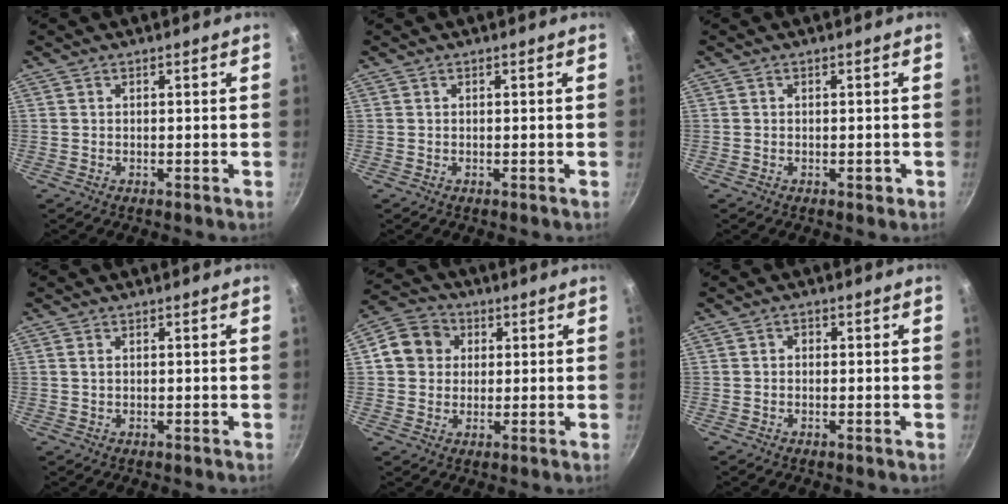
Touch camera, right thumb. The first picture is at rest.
{"total": 0.0}
{"total": 1.1, "force": [-0.5, 0.7, 0.8], "torque": [-0.006, 0.005, -0.007]}
{"total": 0.9, "force": [0.2, 0.5, 0.6], "torque": [-0.011, 0.001, 0.004]}
{"total": 8.6, "force": [1.9, 7.6, 3.6], "torque": [-0.030, 0.013, 0.018]}
{"total": 1.3, "force": [-0.1, 1.1, 0.7], "torque": [-0.011, 0.005, -0.004]}